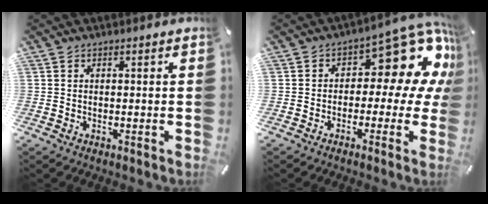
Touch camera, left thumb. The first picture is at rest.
{"total": 14.3, "force": [6.9, 7.1, 10.4], "torque": [-0.126, -0.060, 0.108]}